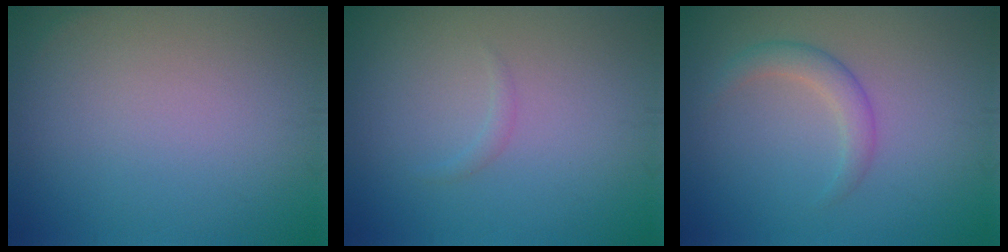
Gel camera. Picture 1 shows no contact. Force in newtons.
{"total": 0.6, "press": 0.6, "slide": 0.0}
{"total": 2.0, "press": 2.0, "slide": 0.1}